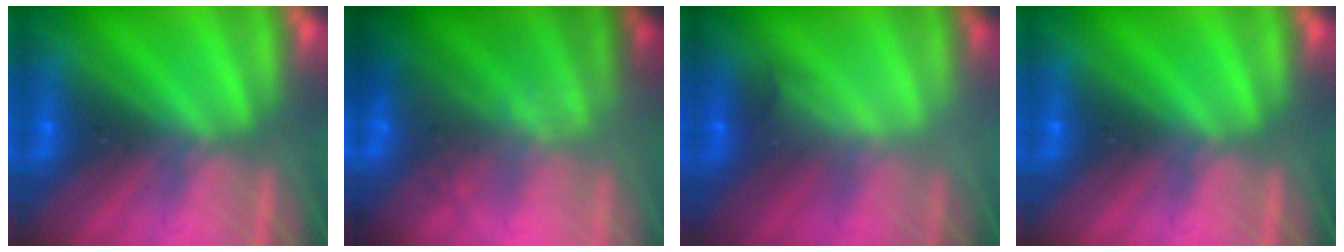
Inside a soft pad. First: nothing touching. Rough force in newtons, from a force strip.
{"total": 10.3}
{"total": 2.1}
{"total": 0.0}